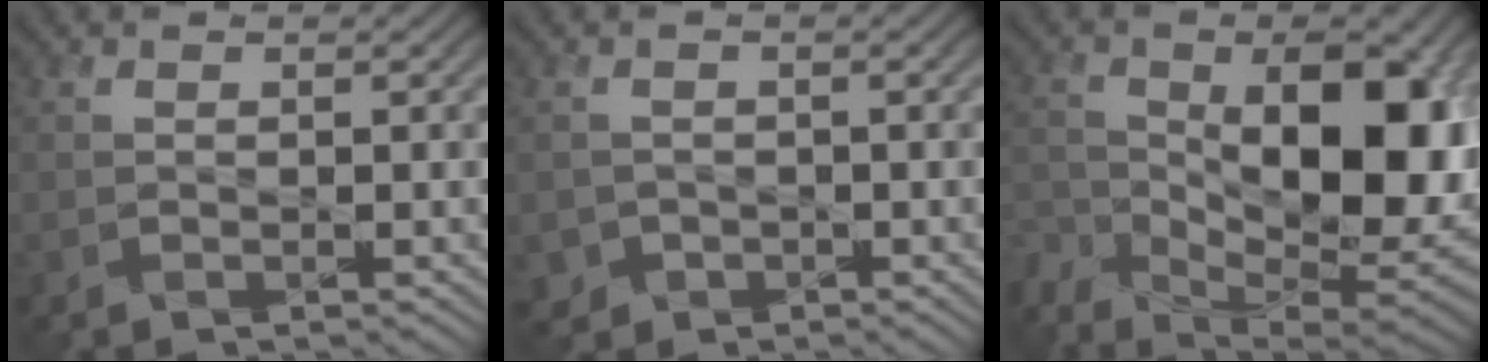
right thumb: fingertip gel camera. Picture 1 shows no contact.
{"total": 1.8, "force": [-0.9, 1.4, -0.4], "torque": [0.011, -0.006, -0.018]}
{"total": 17.9, "force": [-3.8, 9.8, 14.5], "torque": [-0.228, -0.030, -0.032]}